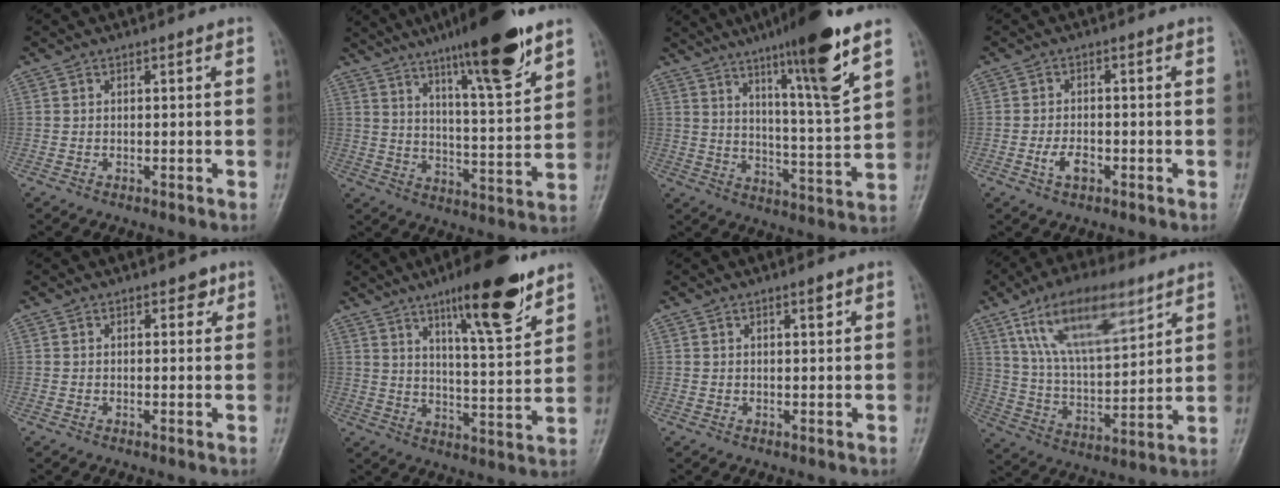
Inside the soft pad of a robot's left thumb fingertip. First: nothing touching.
{"total": 17.2, "force": [11.4, 2.6, 12.7], "torque": [-0.180, -0.058, 0.181]}
{"total": 16.3, "force": [9.8, 1.1, 12.9], "torque": [-0.196, -0.055, 0.156]}
{"total": 3.5, "force": [-1.5, 2.0, 2.5], "torque": [-0.046, 0.008, -0.026]}
{"total": 2.0, "force": [1.2, 1.2, 1.1], "torque": [0.001, -0.003, 0.013]}
{"total": 15.3, "force": [9.8, 3.2, 11.3], "torque": [-0.153, -0.057, 0.155]}
{"total": 1.7, "force": [1.1, 0.4, 1.2], "torque": [-0.014, -0.005, 0.017]}
{"total": 19.7, "force": [10.6, 8.0, 14.5], "torque": [-0.221, -0.032, 0.195]}